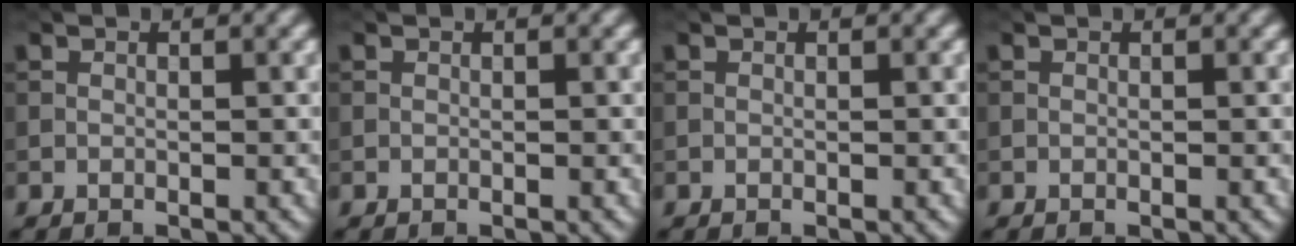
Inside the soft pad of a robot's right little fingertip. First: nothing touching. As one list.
[{"total": 0.0}, {"total": 0.0}, {"total": 0.0}]